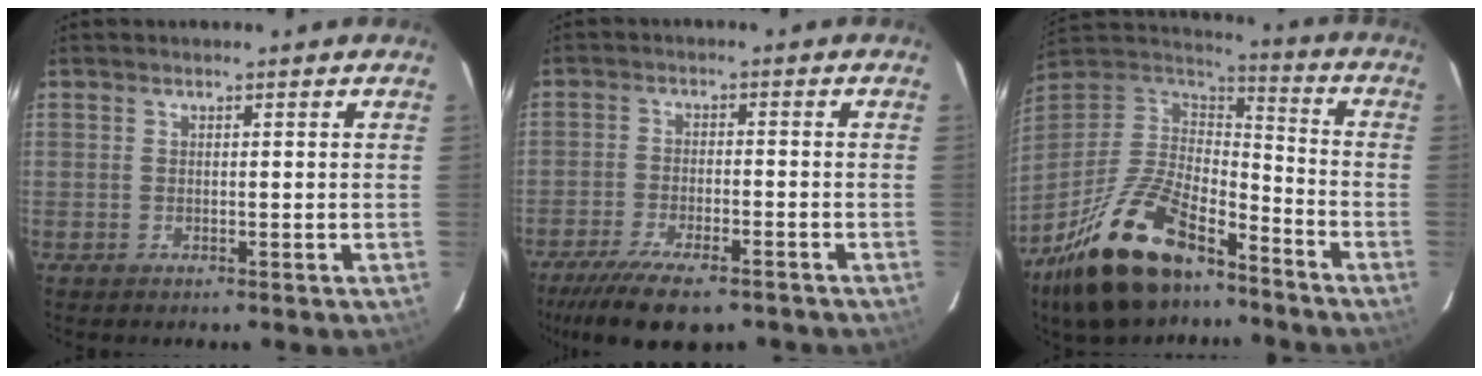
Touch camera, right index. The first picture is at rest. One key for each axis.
{"total": 13.5, "fx": -10.4, "fy": 3.9, "fz": 7.7, "tx": -0.169, "ty": -0.036, "tz": -0.172}
{"total": 23.5, "fx": -16.1, "fy": 9.7, "fz": 14.0, "tx": -0.293, "ty": -0.018, "tz": -0.278}